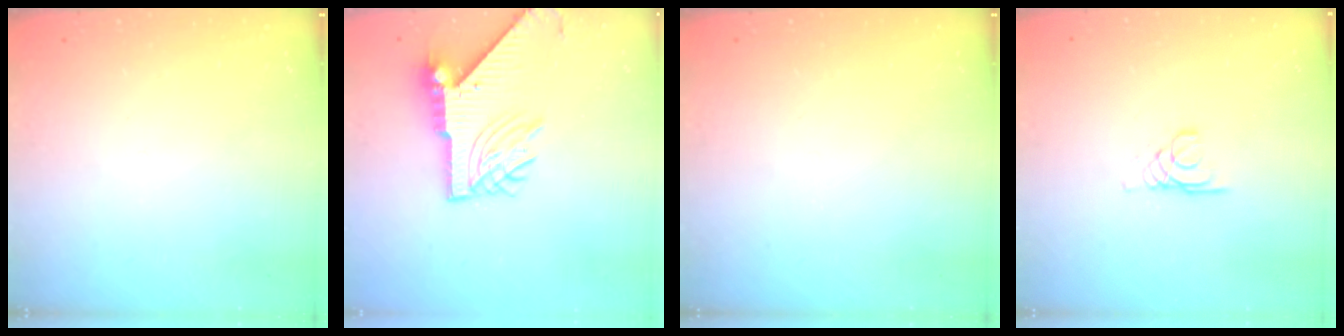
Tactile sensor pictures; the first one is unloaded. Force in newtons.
{"total": 11.2, "press": 11.1, "slide": 1.3}
{"total": 0.0}
{"total": 1.7, "press": 1.7, "slide": 0.1}